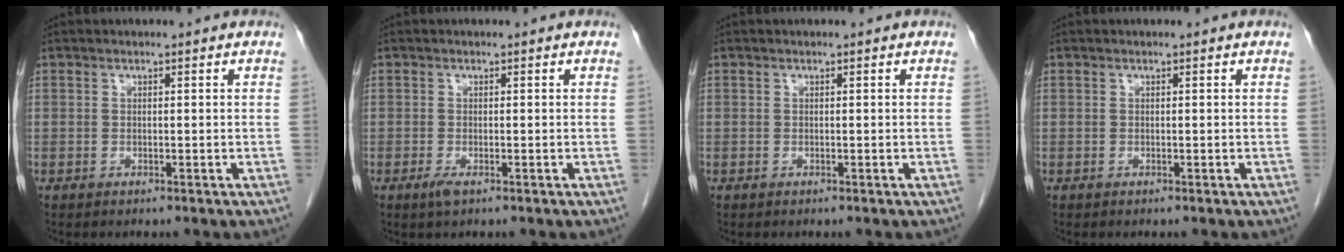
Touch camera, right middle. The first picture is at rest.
{"total": 1.4, "force": [-0.8, 0.3, 1.1], "torque": [-0.023, -0.003, -0.013]}
{"total": 0.0}
{"total": 0.0}